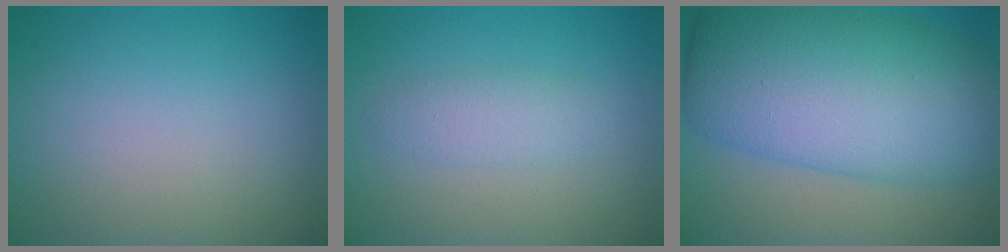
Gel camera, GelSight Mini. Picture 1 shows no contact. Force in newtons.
{"total": 1.9, "press": 1.9, "slide": 0.1}
{"total": 13.3, "press": 13.3, "slide": 0.3}